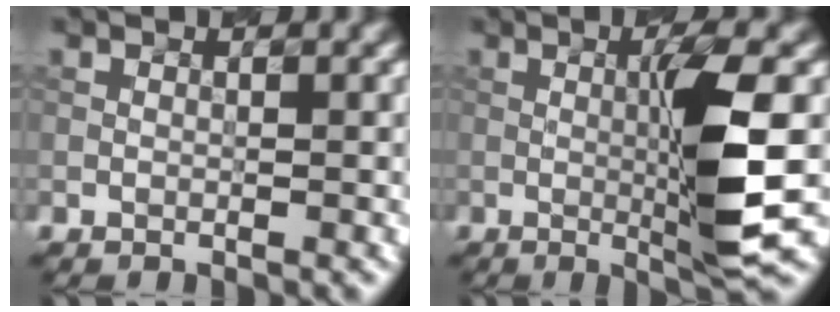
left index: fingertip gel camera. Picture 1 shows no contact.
{"total": 6.4, "force": [-0.3, 0.4, 6.4], "torque": [-0.114, -0.001, 0.009]}